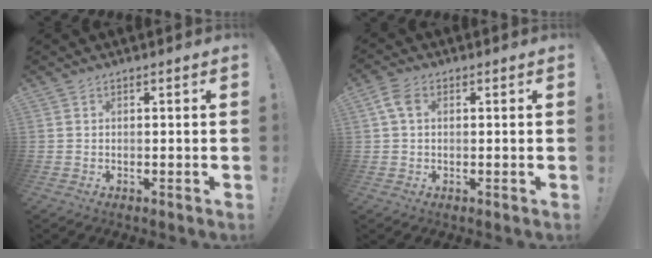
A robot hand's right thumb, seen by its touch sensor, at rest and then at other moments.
{"total": 4.6, "force": [1.2, 3.0, 3.3], "torque": [-0.072, 0.008, 0.024]}